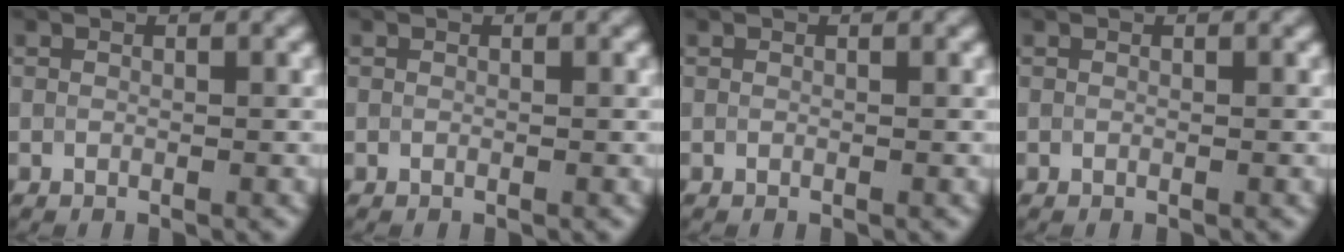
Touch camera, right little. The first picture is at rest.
{"total": 0.0}
{"total": 0.0}
{"total": 0.0}